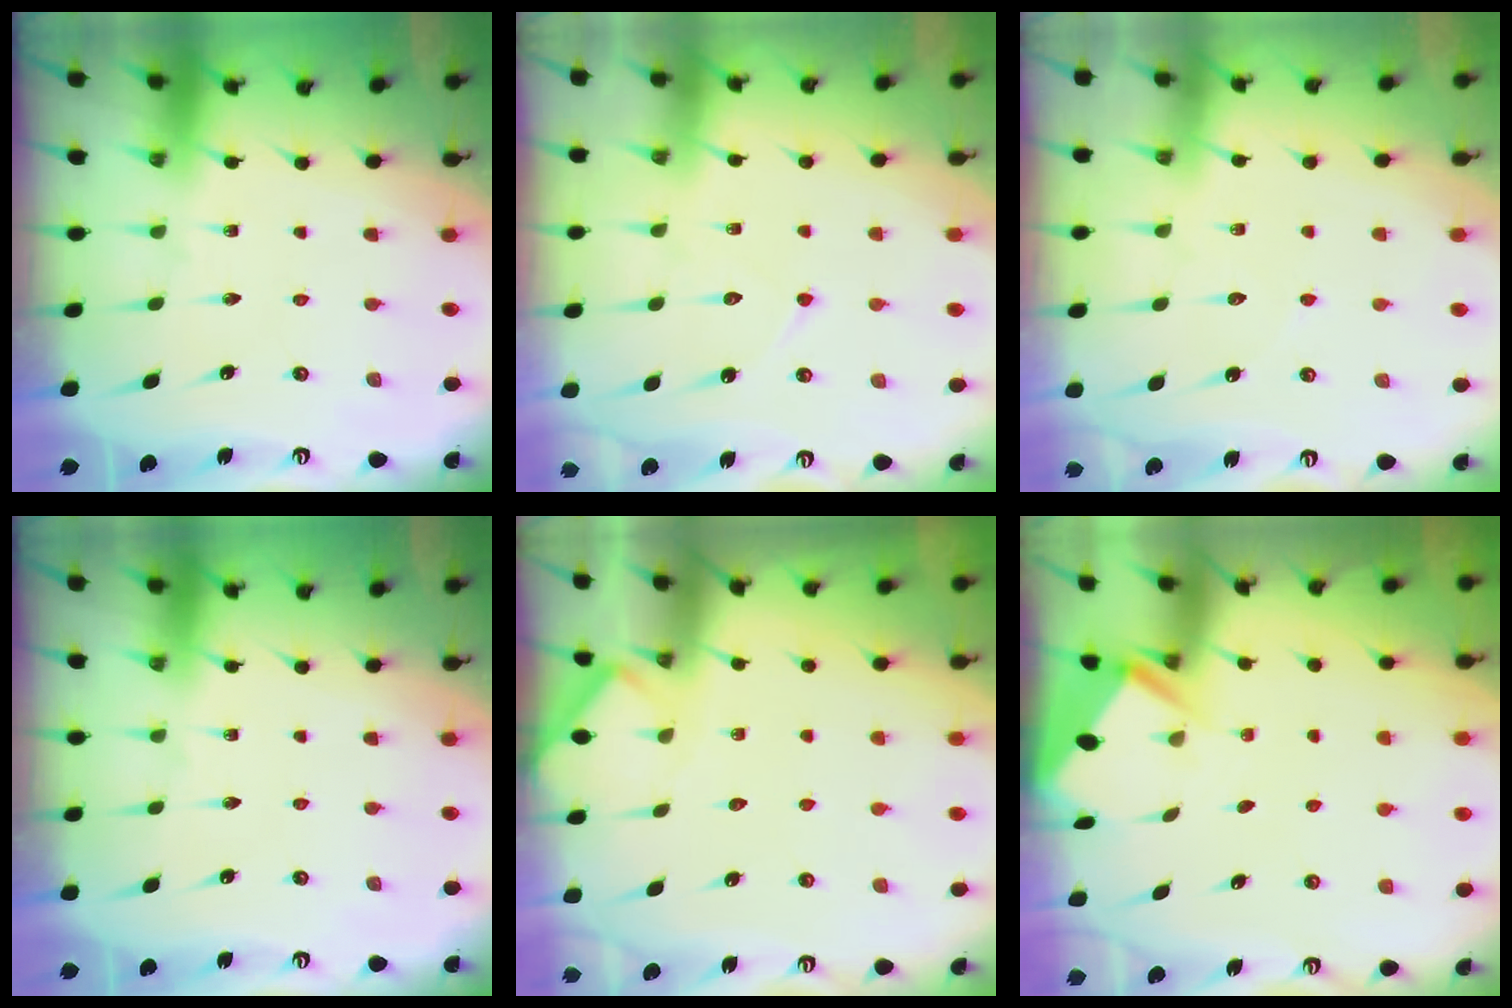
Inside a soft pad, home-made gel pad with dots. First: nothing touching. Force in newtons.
{"total": 6.8, "press": 6.8, "slide": 0.6}
{"total": 4.9, "press": 4.8, "slide": 0.6}
{"total": 0.0}
{"total": 4.4, "press": 4.4, "slide": 0.5}
{"total": 2.9, "press": 2.9, "slide": 0.4}